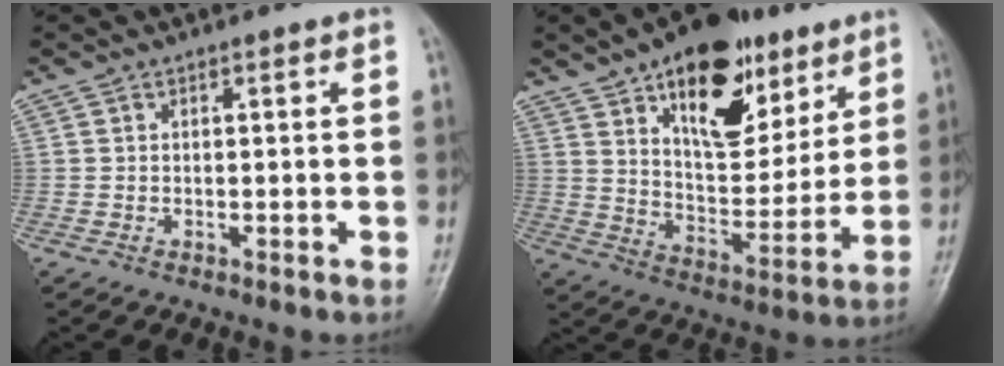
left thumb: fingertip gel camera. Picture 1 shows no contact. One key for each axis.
{"total": 20.7, "fx": 11.3, "fy": 10.7, "fz": 13.7, "tx": -0.155, "ty": -0.051, "tz": 0.182}